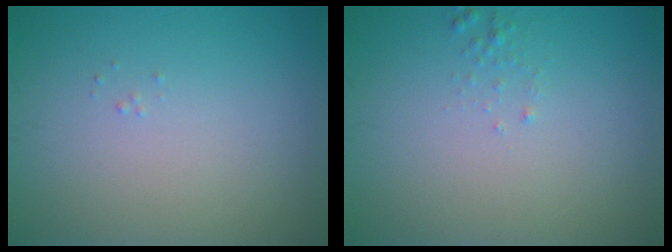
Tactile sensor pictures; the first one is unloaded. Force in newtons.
{"total": 0.6, "press": 0.6, "slide": 0.1}